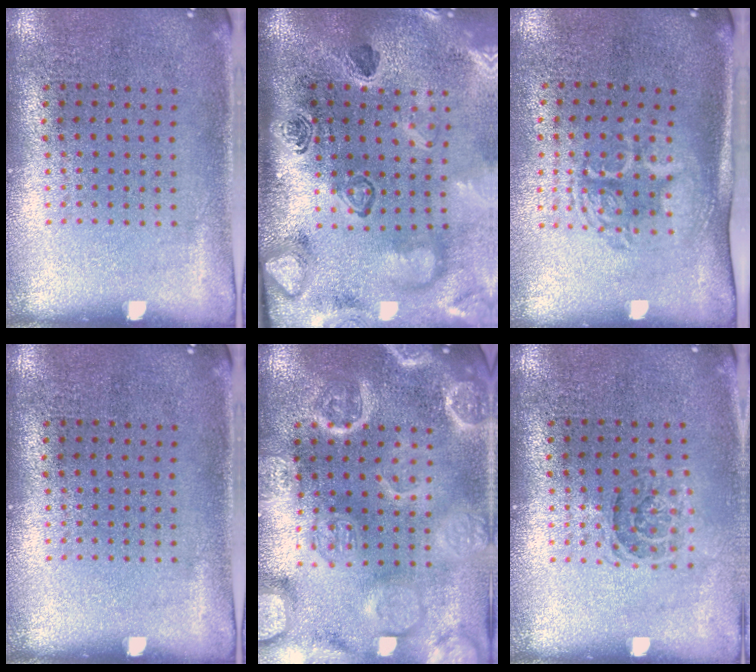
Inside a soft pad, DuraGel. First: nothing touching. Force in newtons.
{"total": 4.8, "press": 3.4, "slide": 3.4}
{"total": 1.7, "press": 1.4, "slide": 1.0}
{"total": 0.0}
{"total": 6.4, "press": 6.3, "slide": 0.8}
{"total": 1.1, "press": 1.0, "slide": 0.4}